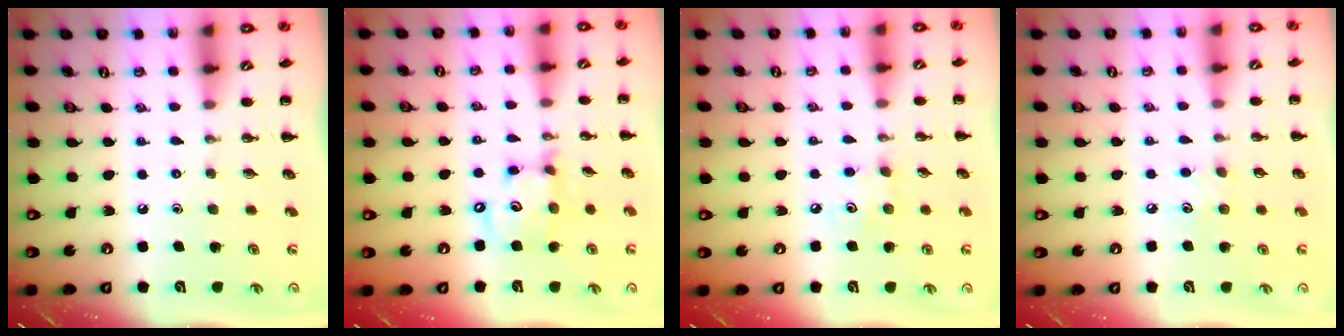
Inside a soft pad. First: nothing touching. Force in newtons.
{"total": 9.9, "press": 9.8, "slide": 1.5}
{"total": 4.9, "press": 4.8, "slide": 1.1}
{"total": 4.8, "press": 4.7, "slide": 1.2}